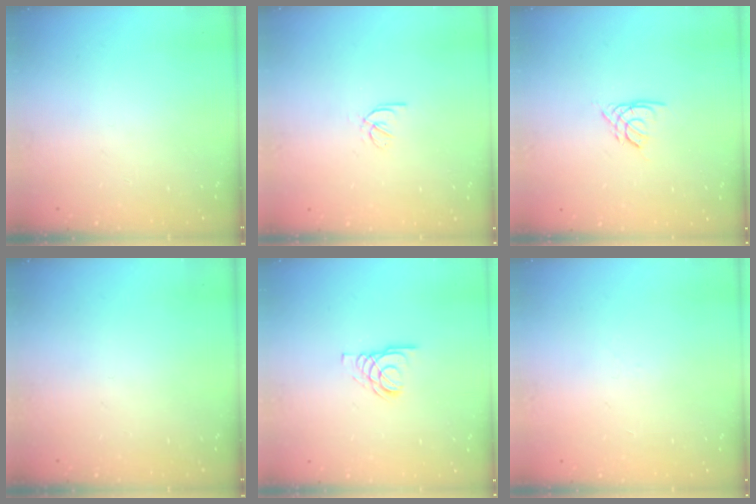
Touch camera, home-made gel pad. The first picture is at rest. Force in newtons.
{"total": 2.3, "press": 2.2, "slide": 0.5}
{"total": 2.2, "press": 2.1, "slide": 0.5}
{"total": 0.0}
{"total": 3.7, "press": 3.7, "slide": 0.4}
{"total": 2.0, "press": 1.9, "slide": 0.5}